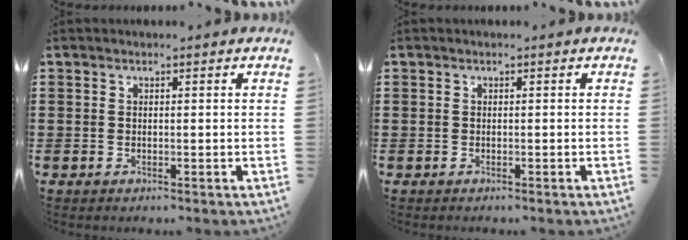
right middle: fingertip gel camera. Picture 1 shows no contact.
{"total": 0.0}